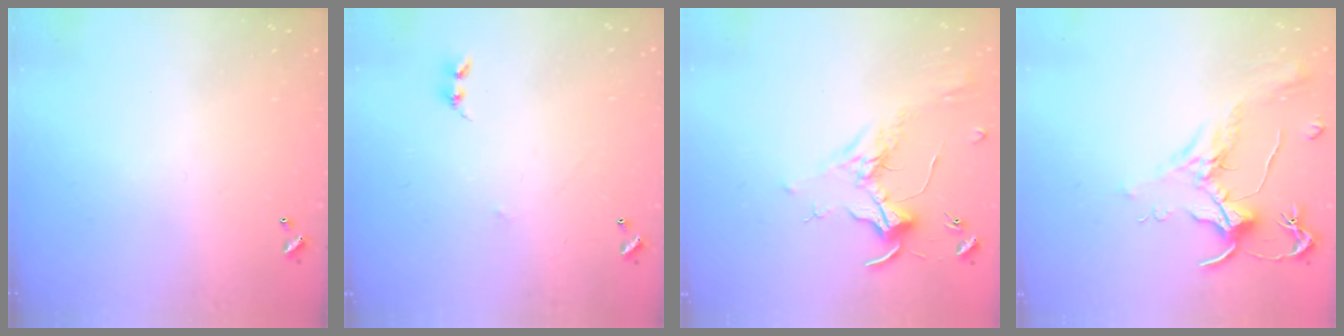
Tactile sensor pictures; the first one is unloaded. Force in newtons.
{"total": 2.5, "press": 2.4, "slide": 0.4}
{"total": 1.7, "press": 1.6, "slide": 0.7}
{"total": 2.0, "press": 1.8, "slide": 0.8}